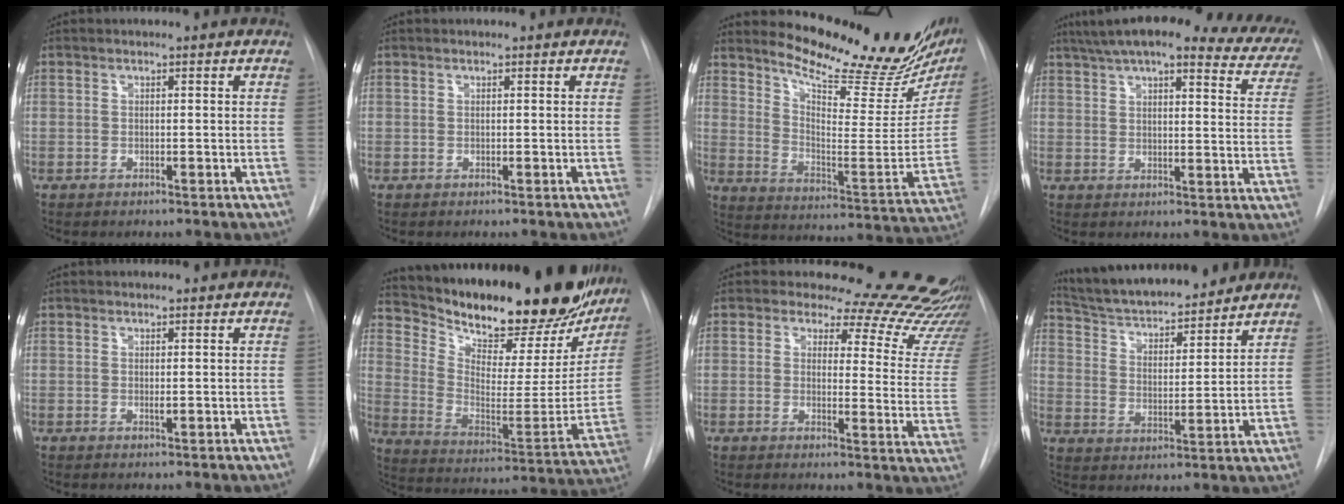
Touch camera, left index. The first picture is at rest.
{"total": 0.0}
{"total": 22.4, "force": [19.5, 4.3, 10.0], "torque": [-0.151, -0.080, 0.260]}
{"total": 27.3, "force": [22.7, 5.8, 14.1], "torque": [-0.213, -0.008, 0.264]}
{"total": 0.7, "force": [0.3, 0.3, 0.5], "torque": [-0.012, -0.003, 0.004]}
{"total": 31.4, "force": [26.6, 8.7, 14.3], "torque": [-0.255, -0.067, 0.368]}
{"total": 19.5, "force": [18.6, 4.3, 3.6], "torque": [-0.009, -0.120, 0.178]}
{"total": 18.1, "force": [16.4, 3.3, 7.0], "torque": [-0.115, 0.011, 0.258]}